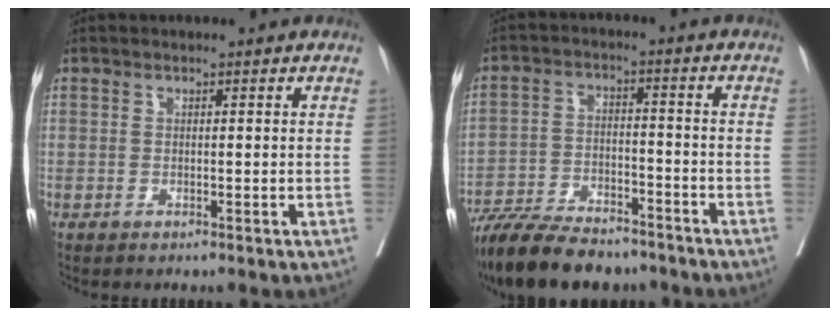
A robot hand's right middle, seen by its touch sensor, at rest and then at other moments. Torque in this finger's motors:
{"motor_torque": [1.37, -0.77, 0.30, 0.11]}